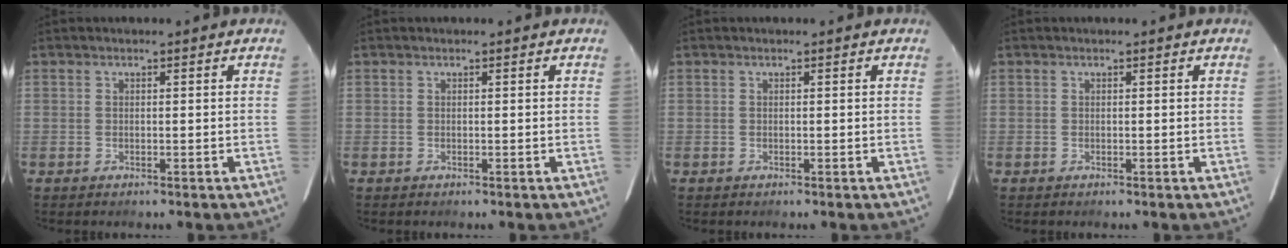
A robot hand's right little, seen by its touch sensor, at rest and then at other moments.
{"total": 0.0}
{"total": 0.0}
{"total": 0.0}